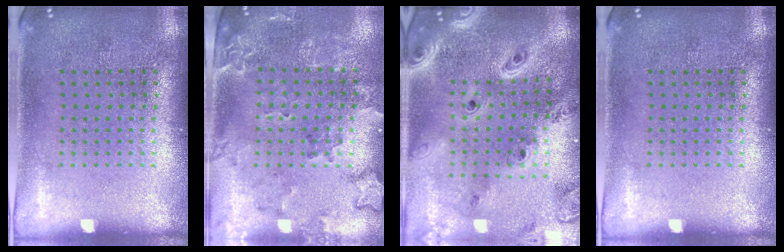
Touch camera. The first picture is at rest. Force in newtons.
{"total": 1.9, "press": 1.7, "slide": 1.0}
{"total": 3.7, "press": 2.9, "slide": 2.3}
{"total": 0.0}